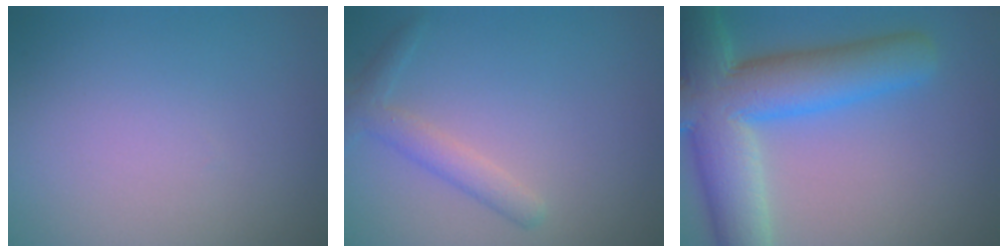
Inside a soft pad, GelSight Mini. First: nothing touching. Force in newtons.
{"total": 2.2, "press": 2.2, "slide": 0.1}
{"total": 10.8, "press": 10.7, "slide": 0.8}